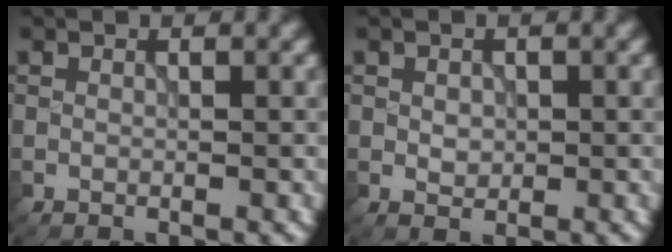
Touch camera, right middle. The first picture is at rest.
{"total": 1.1, "force": [0.1, 0.9, 0.6], "torque": [-0.010, 0.001, 0.003]}